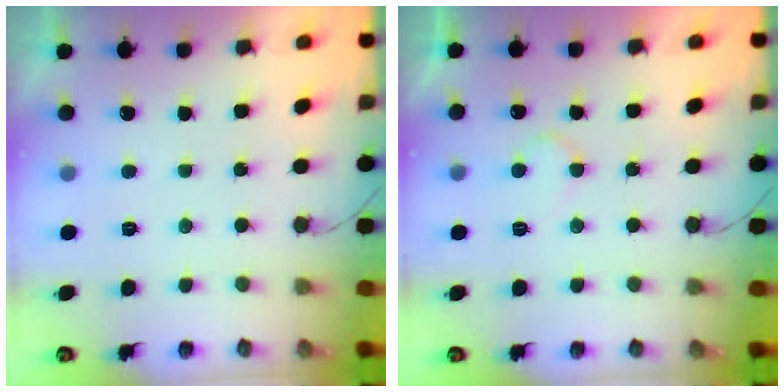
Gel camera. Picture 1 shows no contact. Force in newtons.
{"total": 6.7, "press": 6.6, "slide": 0.6}